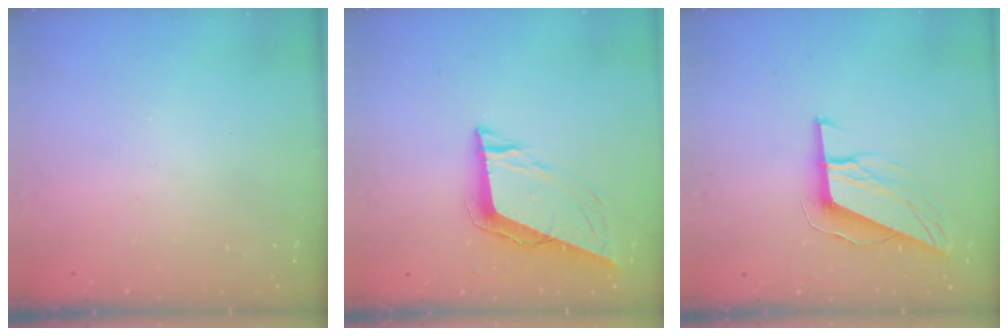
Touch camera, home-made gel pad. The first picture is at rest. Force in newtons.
{"total": 10.4, "press": 9.8, "slide": 3.5}
{"total": 9.7, "press": 9.5, "slide": 1.9}